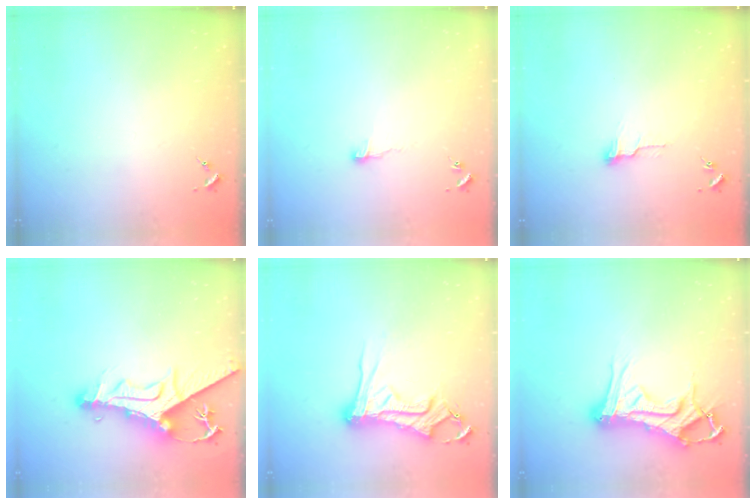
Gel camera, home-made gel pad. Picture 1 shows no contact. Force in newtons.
{"total": 6.3, "press": 6.2, "slide": 0.6}
{"total": 6.3, "press": 6.3, "slide": 0.5}
{"total": 17.4, "press": 17.3, "slide": 1.7}
{"total": 14.5, "press": 14.5, "slide": 1.1}
{"total": 17.0, "press": 16.9, "slide": 2.0}